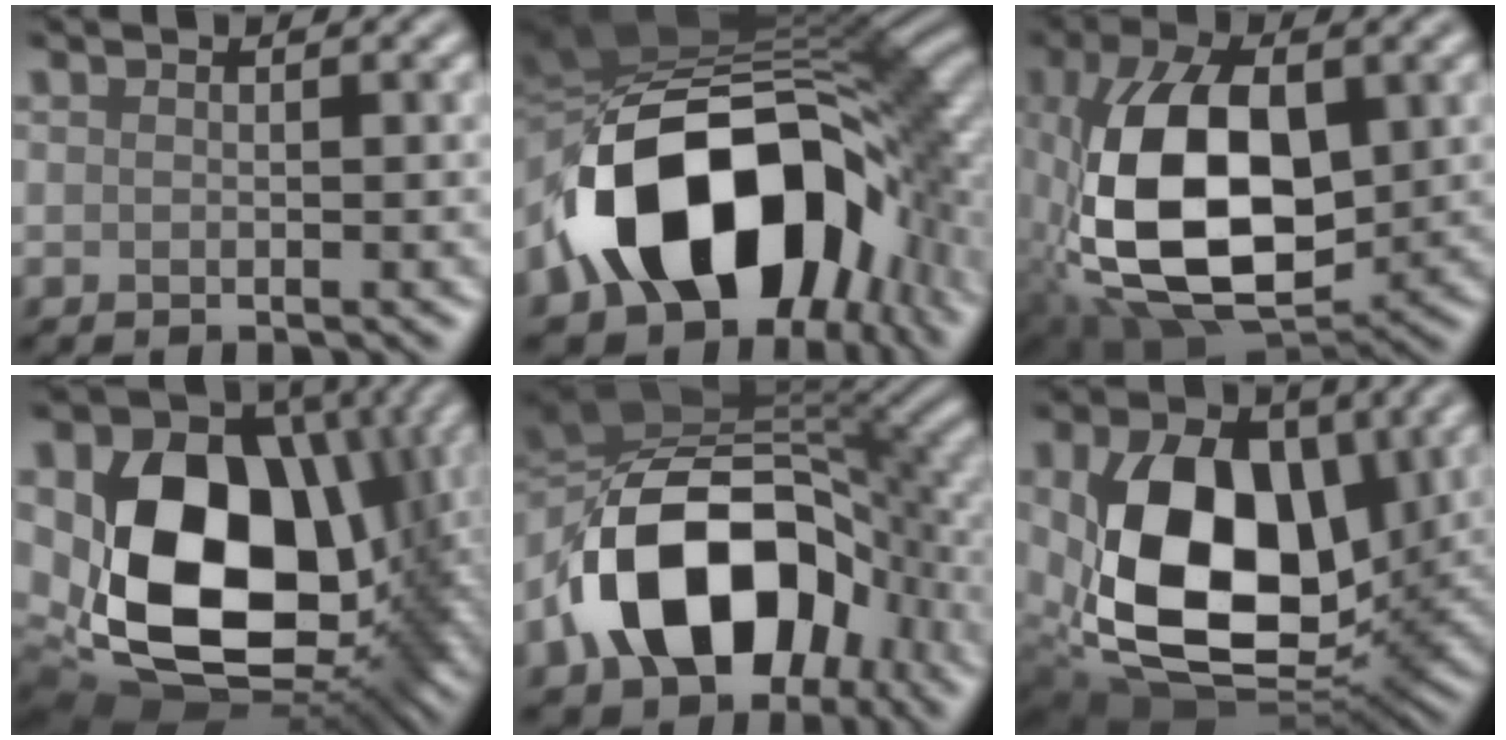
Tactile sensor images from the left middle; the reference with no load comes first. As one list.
[{"total": 17.1, "force": [-4.8, 10.9, 12.3], "torque": [-0.206, -0.020, -0.072]}, {"total": 13.3, "force": [-0.9, 8.0, 10.7], "torque": [-0.217, -0.009, -0.010]}, {"total": 17.7, "force": [0.9, 12.1, 12.8], "torque": [-0.242, -0.041, 0.028]}, {"total": 15.4, "force": [-4.8, 10.1, 10.7], "torque": [-0.180, 0.004, -0.089]}, {"total": 13.9, "force": [1.0, 9.3, 10.3], "torque": [-0.196, -0.030, 0.026]}]